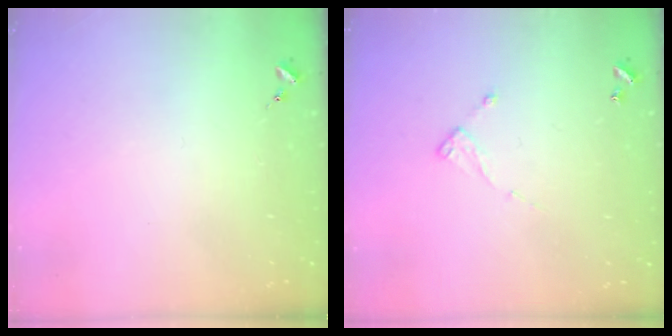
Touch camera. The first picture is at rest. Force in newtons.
{"total": 6.4, "press": 6.4, "slide": 0.4}